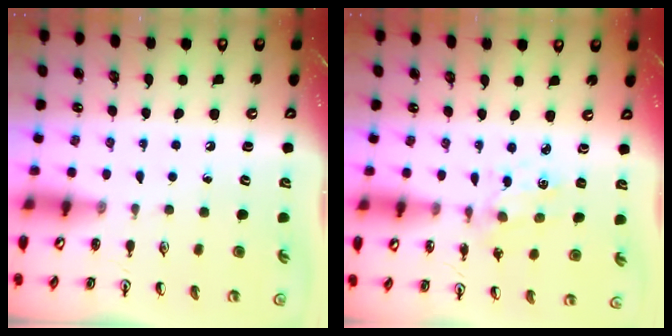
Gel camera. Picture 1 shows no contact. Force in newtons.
{"total": 1.7, "press": 1.7, "slide": 0.3}